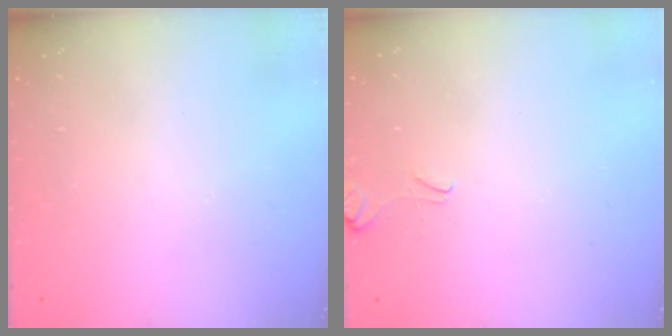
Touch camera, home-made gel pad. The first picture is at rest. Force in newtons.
{"total": 1.7, "press": 1.6, "slide": 0.5}